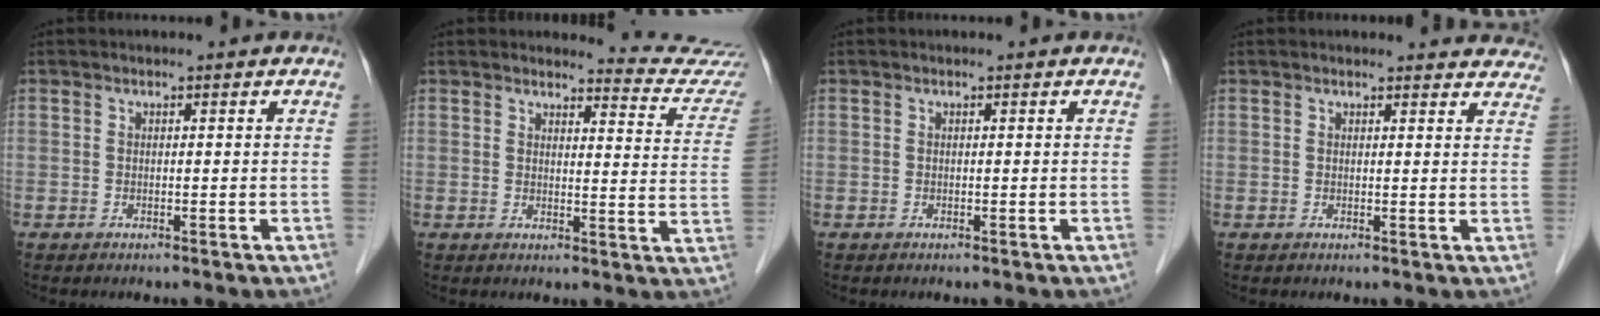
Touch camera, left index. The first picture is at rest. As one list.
[{"total": 9.8, "force": [9.8, -0.4, -0.2], "torque": [0.009, -0.085, 0.090]}, {"total": 0.0}, {"total": 10.7, "force": [10.2, 2.5, 1.7], "torque": [0.017, -0.011, 0.083]}]